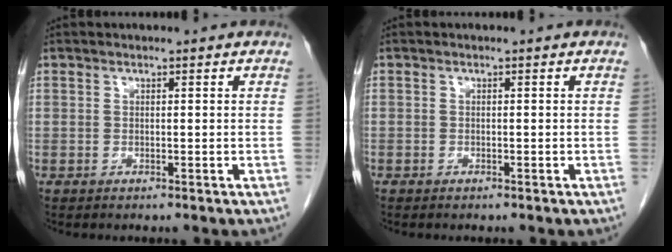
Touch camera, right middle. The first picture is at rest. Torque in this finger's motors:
{"motor_torque": [0.13, -0.28, -0.71, -0.21]}